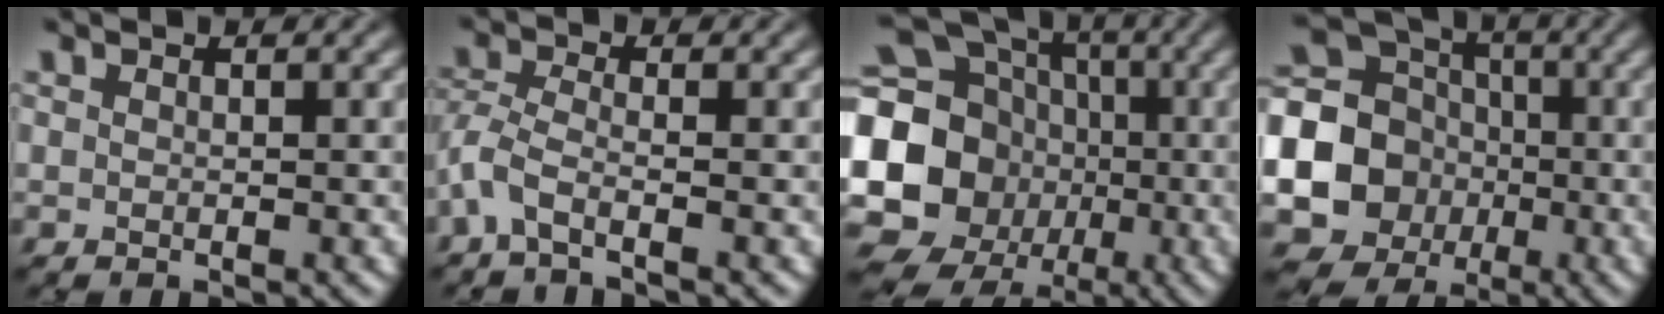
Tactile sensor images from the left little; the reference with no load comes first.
{"total": 2.9, "force": [-1.8, 0.6, 2.1], "torque": [-0.054, -0.009, -0.053]}
{"total": 17.0, "force": [-1.7, 15.4, 7.0], "torque": [-0.172, -0.003, -0.058]}
{"total": 17.0, "force": [-3.5, 15.9, 4.8], "torque": [-0.129, -0.015, -0.094]}